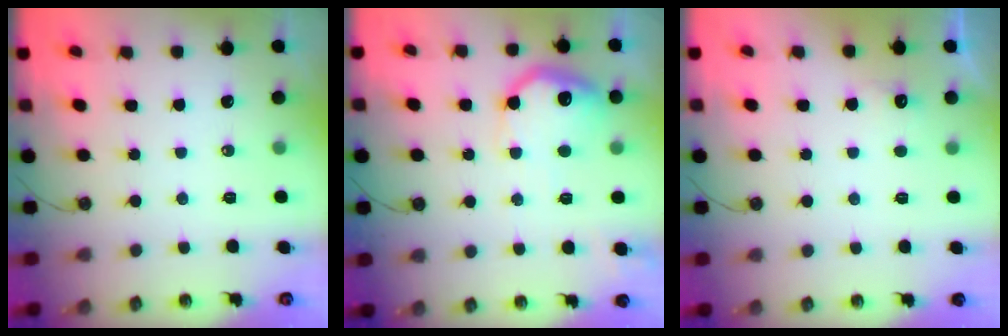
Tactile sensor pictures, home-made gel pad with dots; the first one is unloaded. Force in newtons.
{"total": 14.6, "press": 14.5, "slide": 0.8}
{"total": 6.4, "press": 6.3, "slide": 1.2}